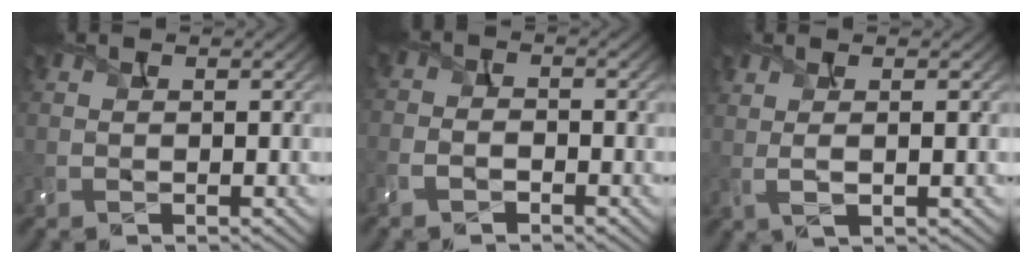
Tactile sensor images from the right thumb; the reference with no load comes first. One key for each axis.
{"total": 3.2, "fx": -2.3, "fy": 1.5, "fz": 1.7, "tx": -0.031, "ty": -0.002, "tz": -0.051}
{"total": 2.3, "fx": 0.5, "fy": 0.3, "fz": 2.3, "tx": -0.048, "ty": 0.005, "tz": 0.010}